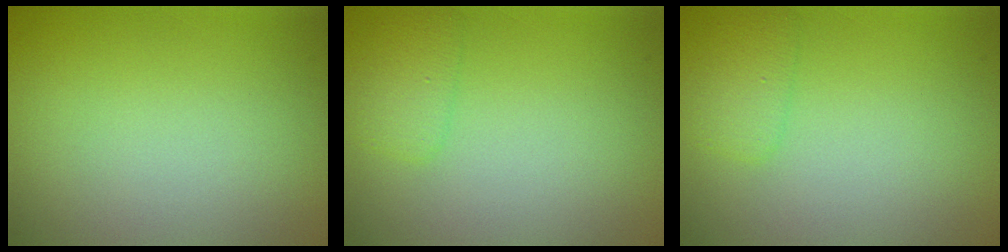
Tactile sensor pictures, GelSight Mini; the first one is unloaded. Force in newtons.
{"total": 1.6, "press": 1.6, "slide": 0.1}
{"total": 1.6, "press": 1.6, "slide": 0.1}